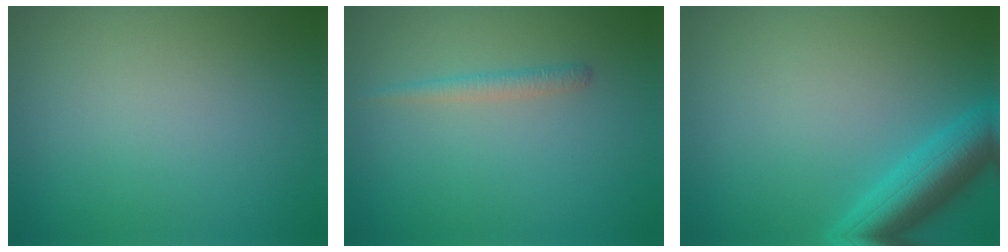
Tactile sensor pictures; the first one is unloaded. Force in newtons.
{"total": 1.3, "press": 1.3, "slide": 0.0}
{"total": 5.4, "press": 5.4, "slide": 0.4}